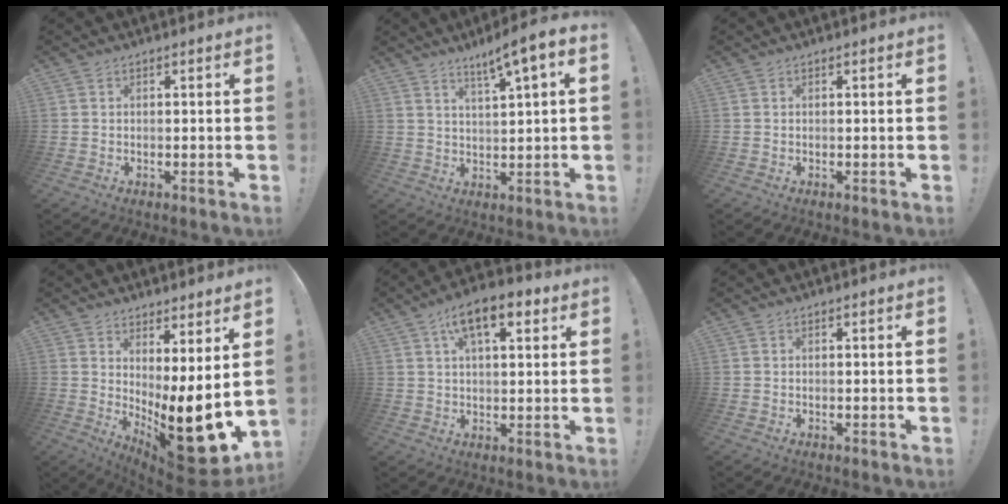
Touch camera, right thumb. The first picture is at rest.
{"total": 7.5, "force": [4.4, 0.3, 6.0], "torque": [-0.091, -0.029, 0.068]}
{"total": 0.0}
{"total": 15.7, "force": [-2.3, 4.0, 15.1], "torque": [-0.192, -0.031, -0.026]}
{"total": 11.0, "force": [5.2, 4.9, 8.4], "torque": [-0.120, -0.014, 0.086]}
{"total": 0.0}